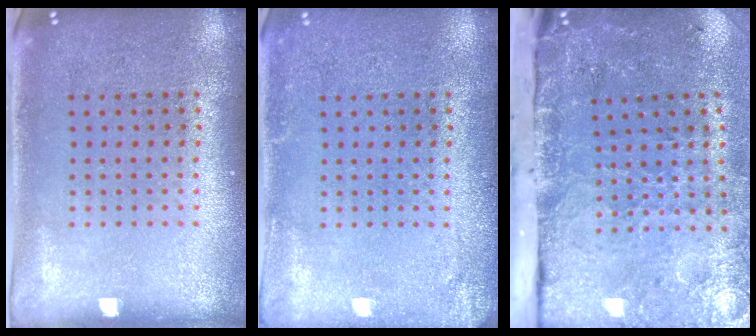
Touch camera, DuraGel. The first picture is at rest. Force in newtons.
{"total": 1.8, "press": 1.8, "slide": 0.2}
{"total": 4.9, "press": 3.6, "slide": 3.3}